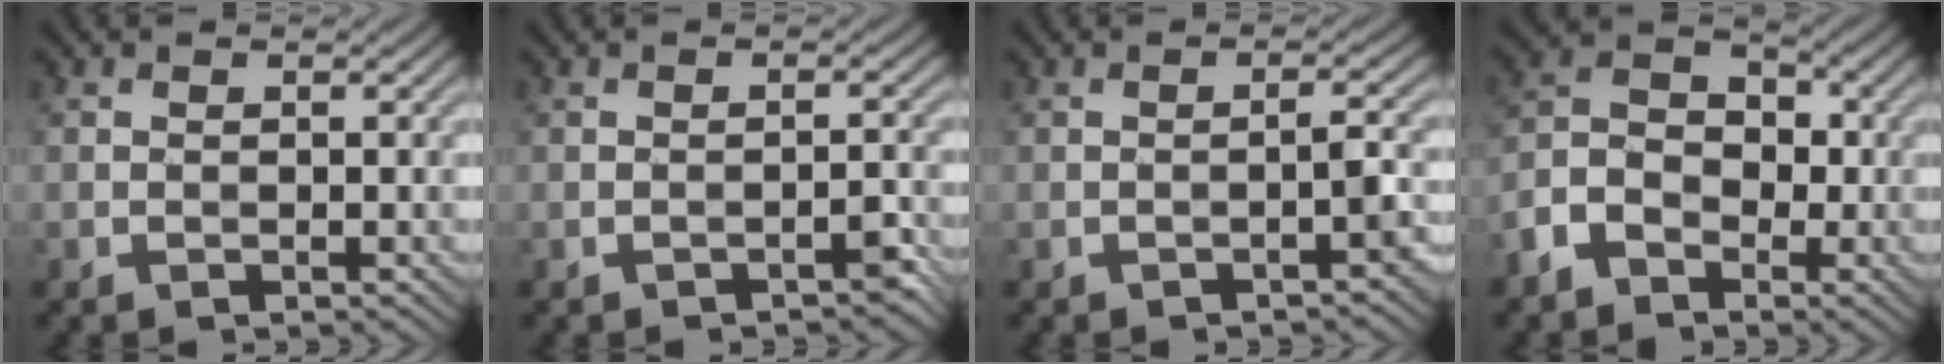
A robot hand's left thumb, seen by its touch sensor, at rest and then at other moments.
{"total": 1.8, "force": [-1.4, 0.4, 1.0], "torque": [-0.011, 0.007, -0.018]}
{"total": 2.3, "force": [-1.3, 0.2, 1.8], "torque": [-0.028, 0.014, -0.025]}
{"total": 6.4, "force": [-3.4, 4.4, 3.2], "torque": [-0.068, 0.004, -0.081]}